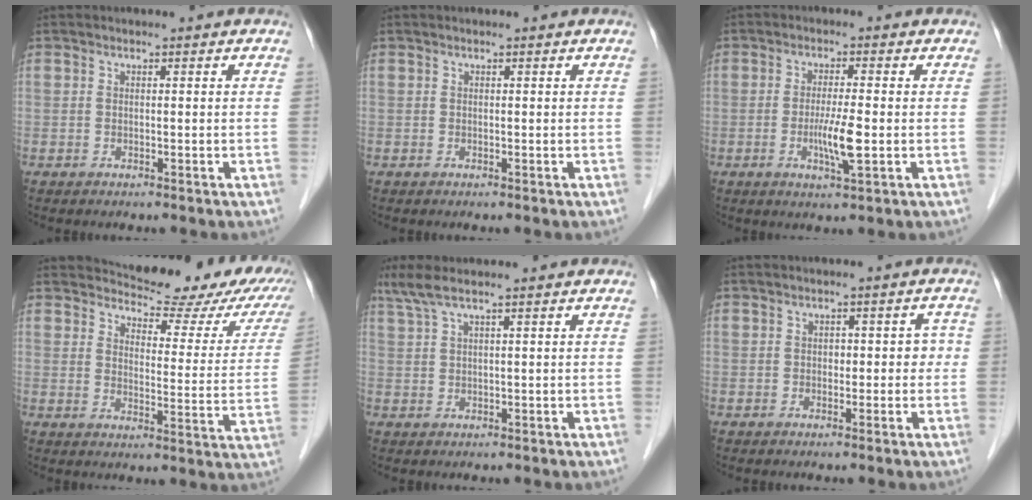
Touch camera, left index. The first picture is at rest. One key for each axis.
{"total": 0.0}
{"total": 4.9, "fx": -1.0, "fy": 0.1, "fz": 4.8, "tx": -0.093, "ty": -0.010, "tz": -0.018}
{"total": 17.7, "fx": 15.9, "fy": 5.2, "fz": 5.7, "tx": -0.046, "ty": -0.041, "tz": 0.167}
{"total": 5.0, "fx": 3.8, "fy": -0.5, "fz": 3.1, "tx": -0.072, "ty": 0.028, "tz": 0.078}
{"total": 2.8, "fx": 0.0, "fy": 2.0, "fz": 1.9, "tx": -0.012, "ty": 0.019, "tz": -0.002}